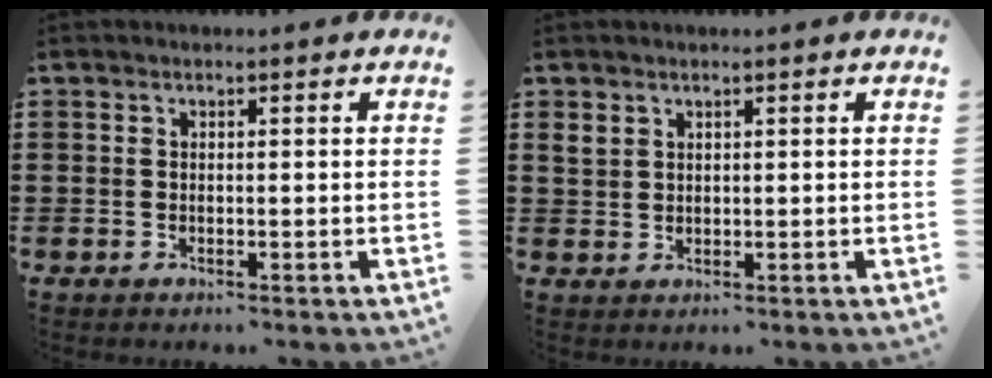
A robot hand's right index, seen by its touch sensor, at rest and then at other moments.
{"total": 1.7, "force": [1.3, 1.0, 0.5], "torque": [-0.014, 0.001, 0.027]}